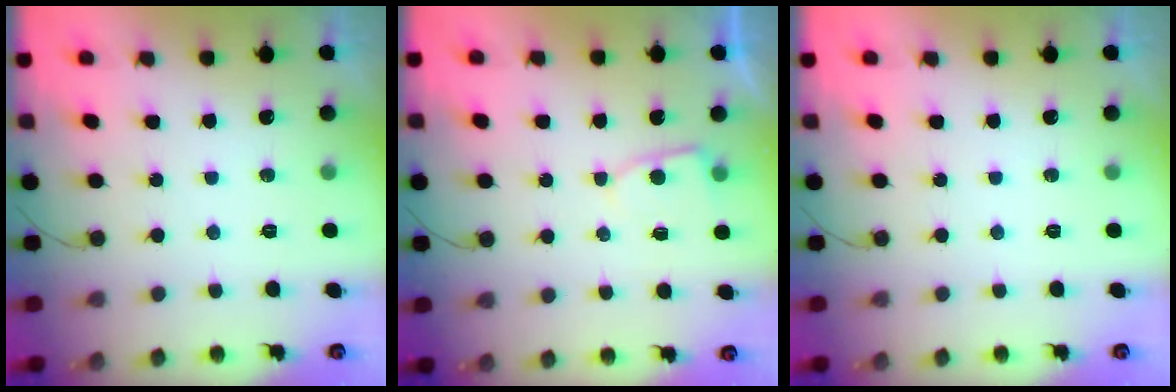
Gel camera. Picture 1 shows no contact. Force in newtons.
{"total": 3.6, "press": 3.6, "slide": 0.4}
{"total": 0.0}